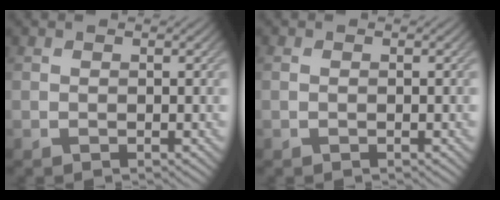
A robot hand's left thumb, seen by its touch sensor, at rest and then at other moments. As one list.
[{"total": 0.5, "force": [-0.1, 0.2, 0.5], "torque": [-0.010, 0.000, 0.000]}]